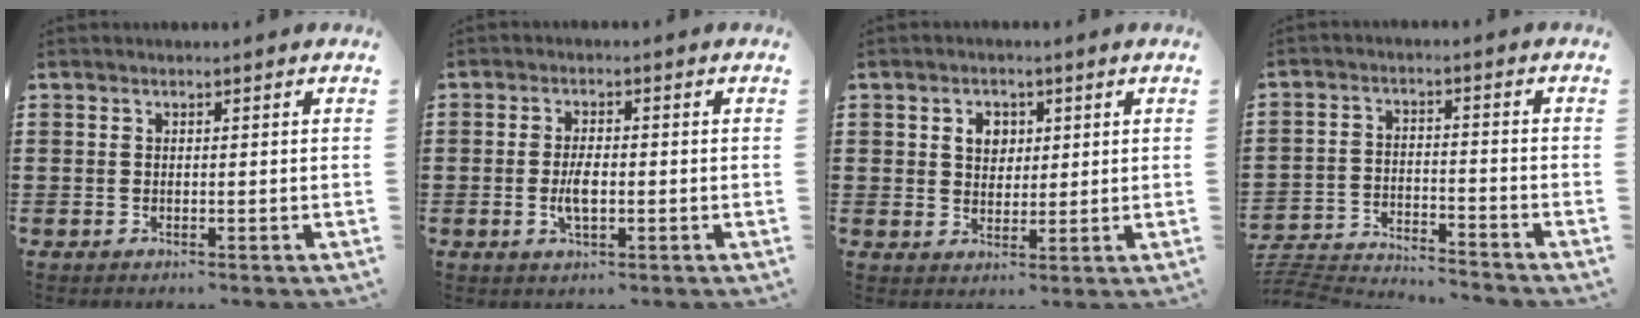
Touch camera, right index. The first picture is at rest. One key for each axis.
{"total": 4.1, "fx": -0.7, "fy": 1.6, "fz": 3.6, "tx": -0.080, "ty": -0.001, "tz": -0.017}
{"total": 3.9, "fx": 1.2, "fy": 3.1, "fz": 2.0, "tx": -0.050, "ty": 0.013, "tz": 0.019}
{"total": 4.3, "fx": -4.3, "fy": 0.0, "fz": 0.4, "tx": -0.027, "ty": -0.008, "tz": -0.096}